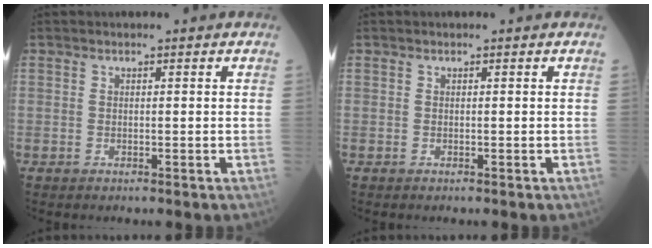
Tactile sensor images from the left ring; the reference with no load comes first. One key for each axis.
{"total": 0.0}